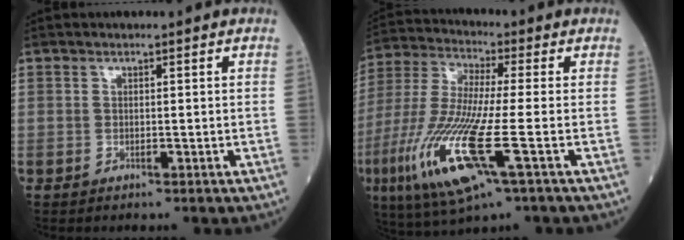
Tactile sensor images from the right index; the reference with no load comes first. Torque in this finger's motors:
{"motor_torque": [1.22, -0.92, 1.05, 0.21]}